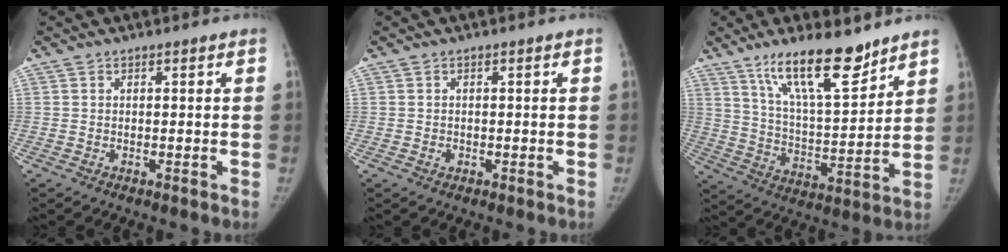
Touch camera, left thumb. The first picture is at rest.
{"total": 0.9, "force": [-0.2, 0.8, 0.5], "torque": [-0.003, 0.001, -0.001]}
{"total": 16.3, "force": [11.4, 4.5, 10.8], "torque": [-0.156, -0.072, 0.206]}